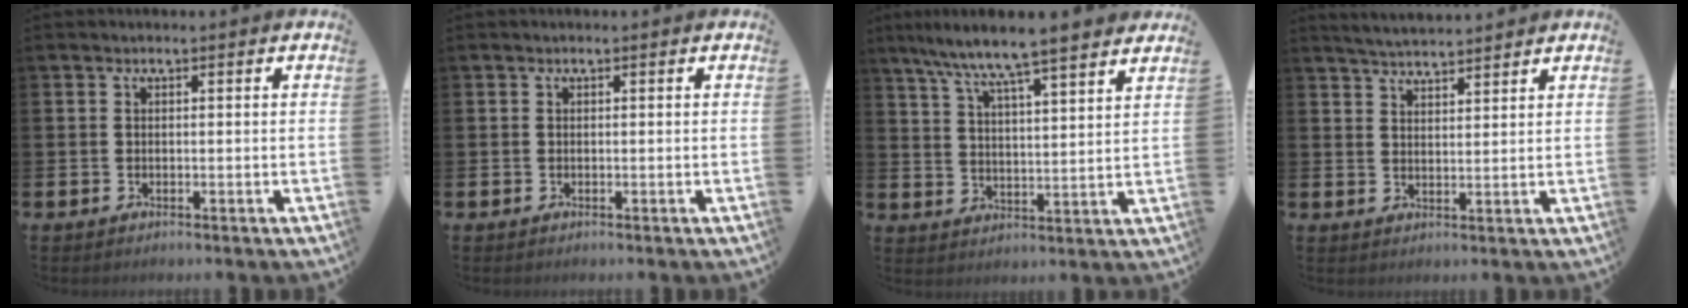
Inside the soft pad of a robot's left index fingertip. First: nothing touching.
{"total": 0.0}
{"total": 8.0, "force": [7.6, -0.1, 2.6], "torque": [-0.081, -0.047, 0.132]}
{"total": 3.9, "force": [3.9, 0.1, 0.3], "torque": [-0.007, -0.022, 0.070]}